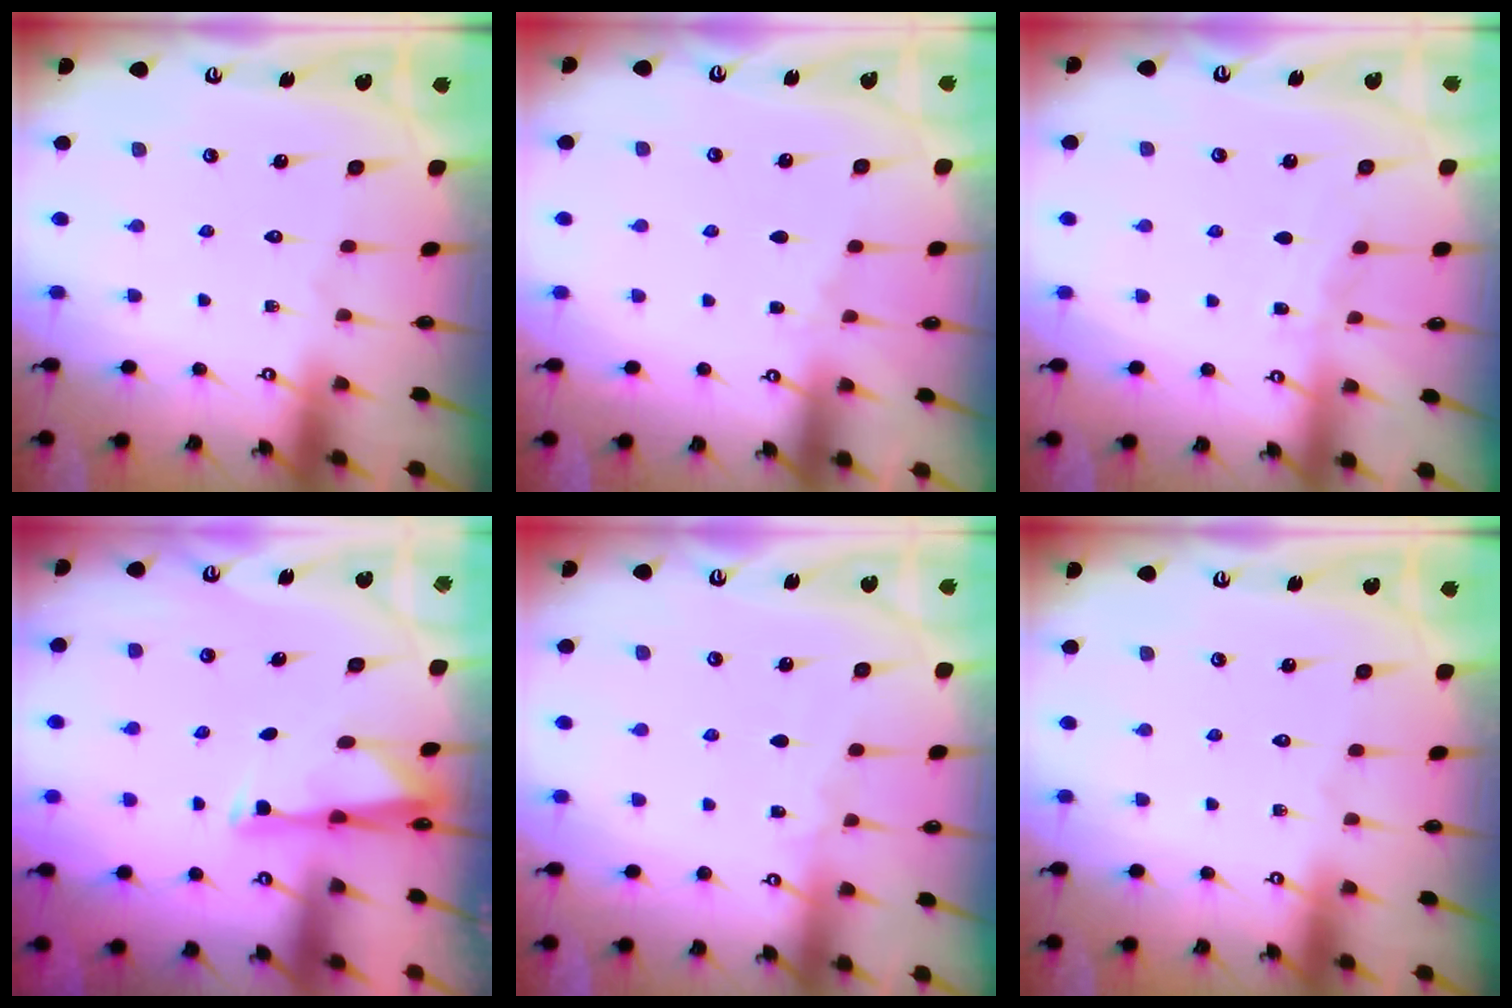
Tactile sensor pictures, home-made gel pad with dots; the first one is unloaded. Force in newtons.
{"total": 2.7, "press": 2.7, "slide": 0.4}
{"total": 4.5, "press": 4.5, "slide": 0.5}
{"total": 3.1, "press": 3.0, "slide": 0.6}
{"total": 2.8, "press": 2.8, "slide": 0.3}
{"total": 0.0}